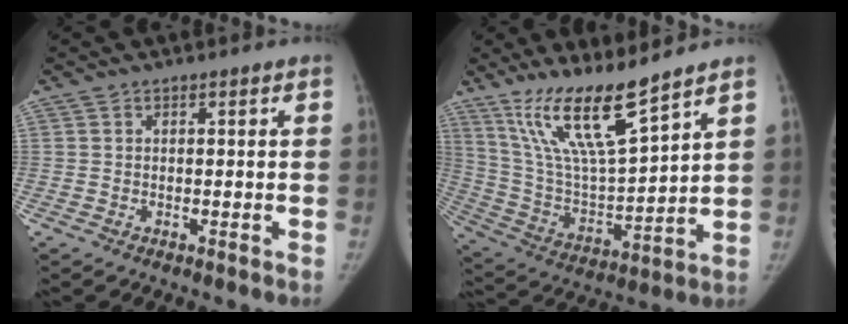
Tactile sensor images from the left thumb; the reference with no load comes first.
{"total": 16.2, "force": [11.7, 2.4, 10.8], "torque": [-0.189, -0.070, 0.237]}